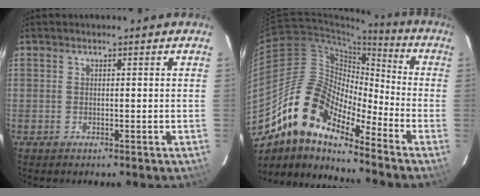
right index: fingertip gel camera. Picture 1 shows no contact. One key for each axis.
{"total": 15.6, "fx": -11.7, "fy": 5.1, "fz": 8.9, "tx": -0.145, "ty": 0.001, "tz": -0.238}